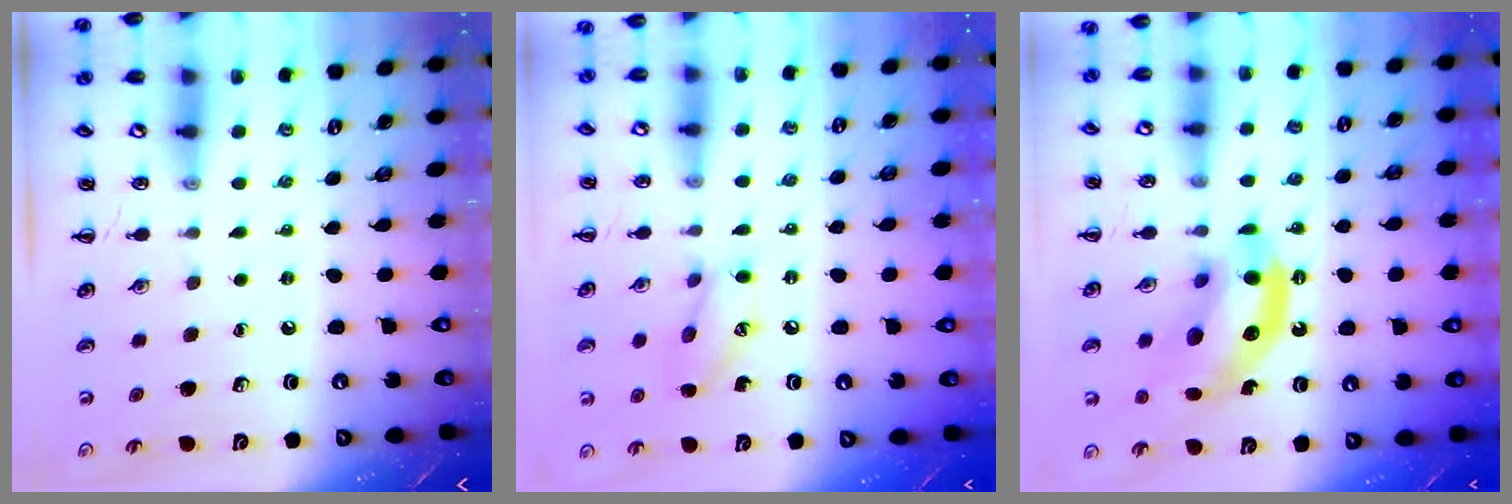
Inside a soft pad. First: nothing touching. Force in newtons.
{"total": 10.3, "press": 10.1, "slide": 1.7}
{"total": 14.0, "press": 13.5, "slide": 3.6}